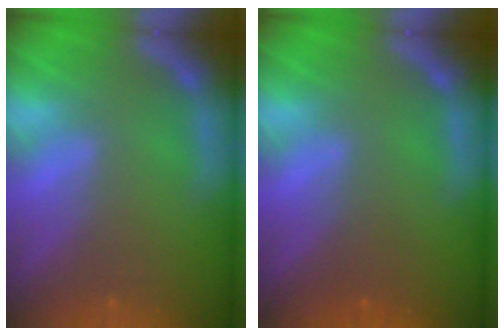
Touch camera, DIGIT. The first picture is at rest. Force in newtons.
{"total": 1.4}